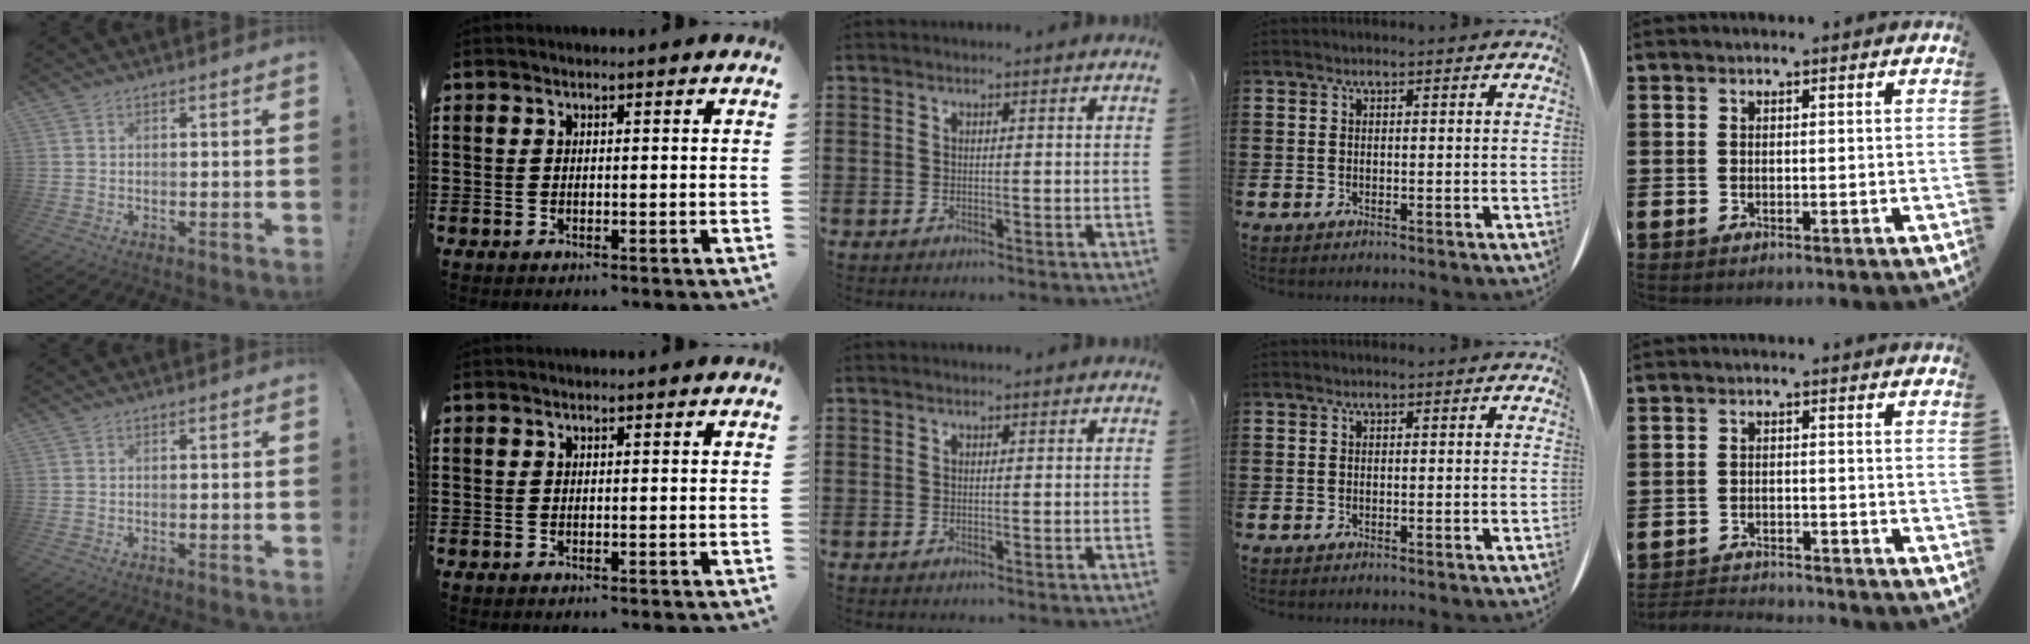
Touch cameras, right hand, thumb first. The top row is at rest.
{"little": {"total": 2.4, "force": [-2.4, 0.2, -0.2], "torque": [-0.003, 0.001, -0.054]}}